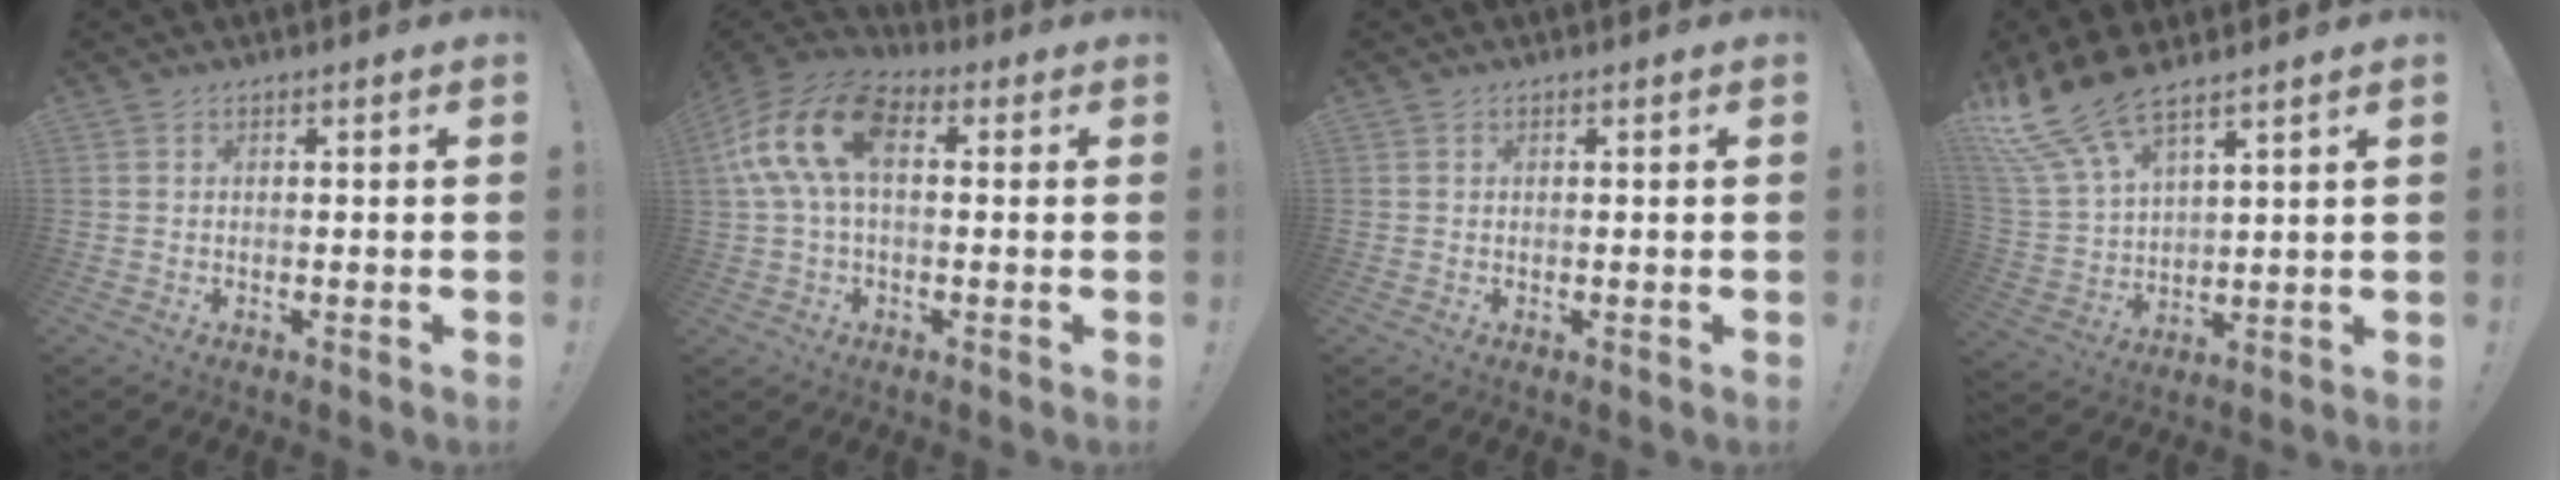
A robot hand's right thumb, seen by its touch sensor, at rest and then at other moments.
{"total": 15.8, "force": [3.6, 9.0, 12.5], "torque": [-0.245, 0.009, 0.063]}
{"total": 0.0}
{"total": 12.5, "force": [10.2, 3.6, 6.3], "torque": [-0.141, -0.058, 0.193]}